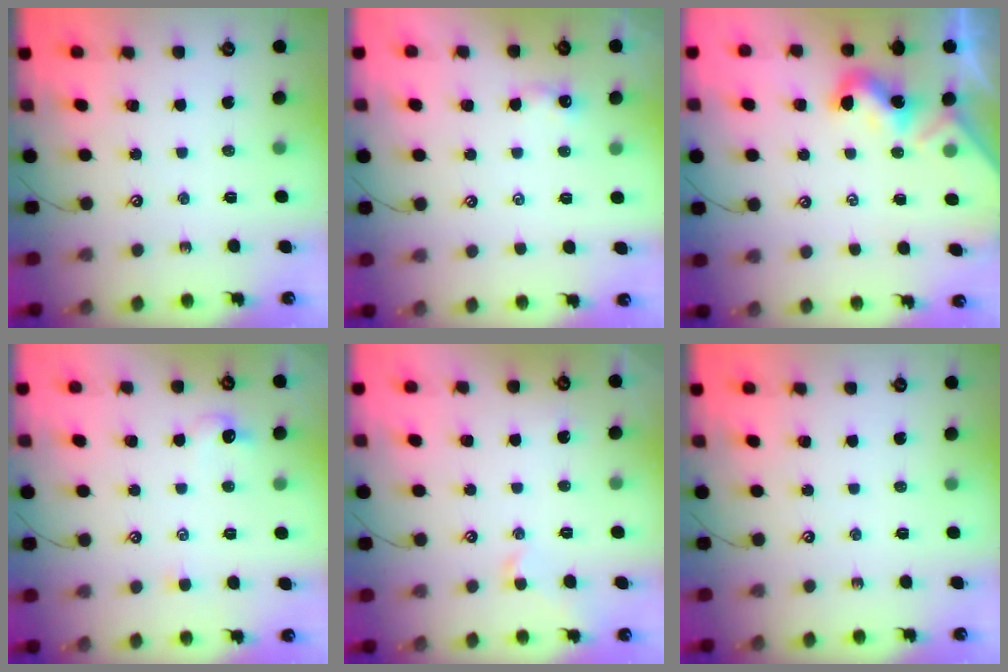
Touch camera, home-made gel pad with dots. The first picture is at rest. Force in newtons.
{"total": 3.2, "press": 3.2, "slide": 0.2}
{"total": 2.0, "press": 2.0, "slide": 0.5}
{"total": 0.6, "press": 0.1, "slide": 0.6}
{"total": 1.2, "press": 1.0, "slide": 0.6}
{"total": 0.0}